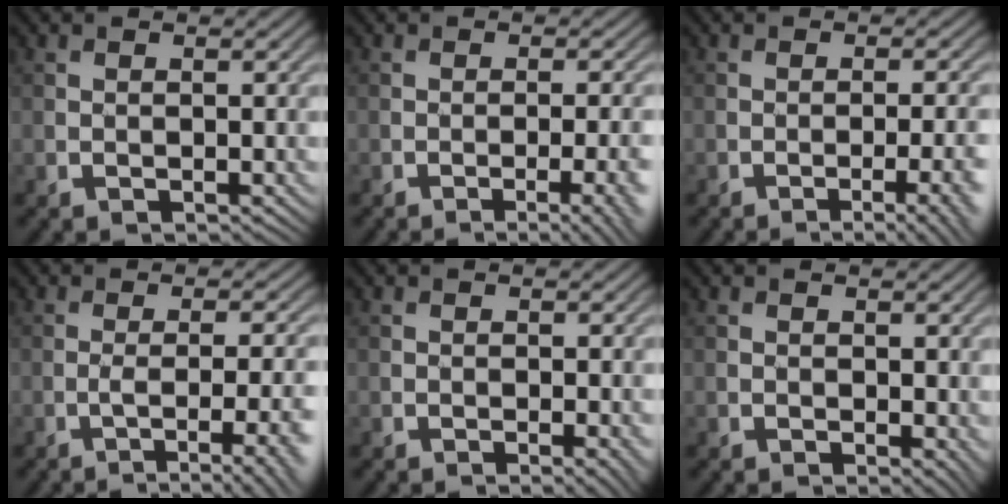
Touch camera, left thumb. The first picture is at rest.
{"total": 5.4, "force": [-2.4, 1.3, 4.6], "torque": [-0.048, 0.001, -0.026]}
{"total": 5.9, "force": [-2.8, 1.4, 5.0], "torque": [-0.054, 0.001, -0.033]}
{"total": 7.7, "force": [-2.8, 1.9, 6.9], "torque": [-0.076, -0.004, -0.039]}
{"total": 1.9, "force": [-0.8, 0.7, 1.6], "torque": [-0.020, -0.009, -0.003]}
{"total": 1.3, "force": [0.0, 0.8, 1.0], "torque": [-0.011, -0.008, 0.004]}